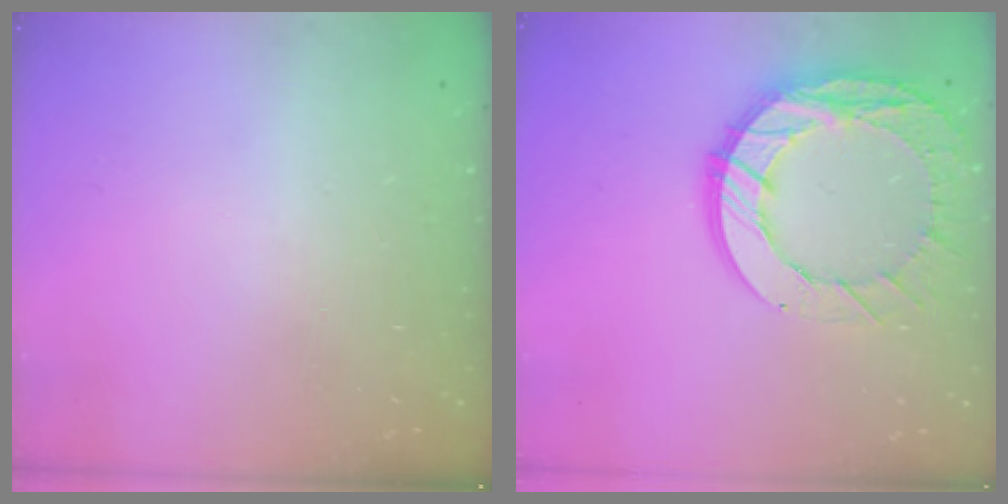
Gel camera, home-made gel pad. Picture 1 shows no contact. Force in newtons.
{"total": 18.3, "press": 18.3, "slide": 1.6}